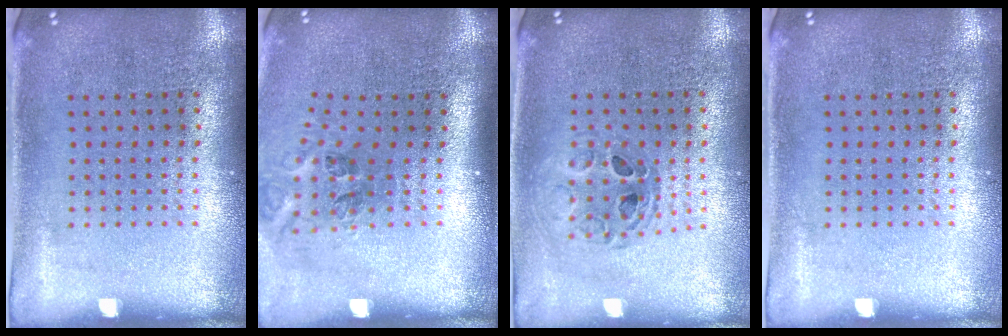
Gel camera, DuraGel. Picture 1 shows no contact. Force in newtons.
{"total": 1.5, "press": 1.0, "slide": 1.0}
{"total": 0.8, "press": 0.7, "slide": 0.2}
{"total": 0.0}